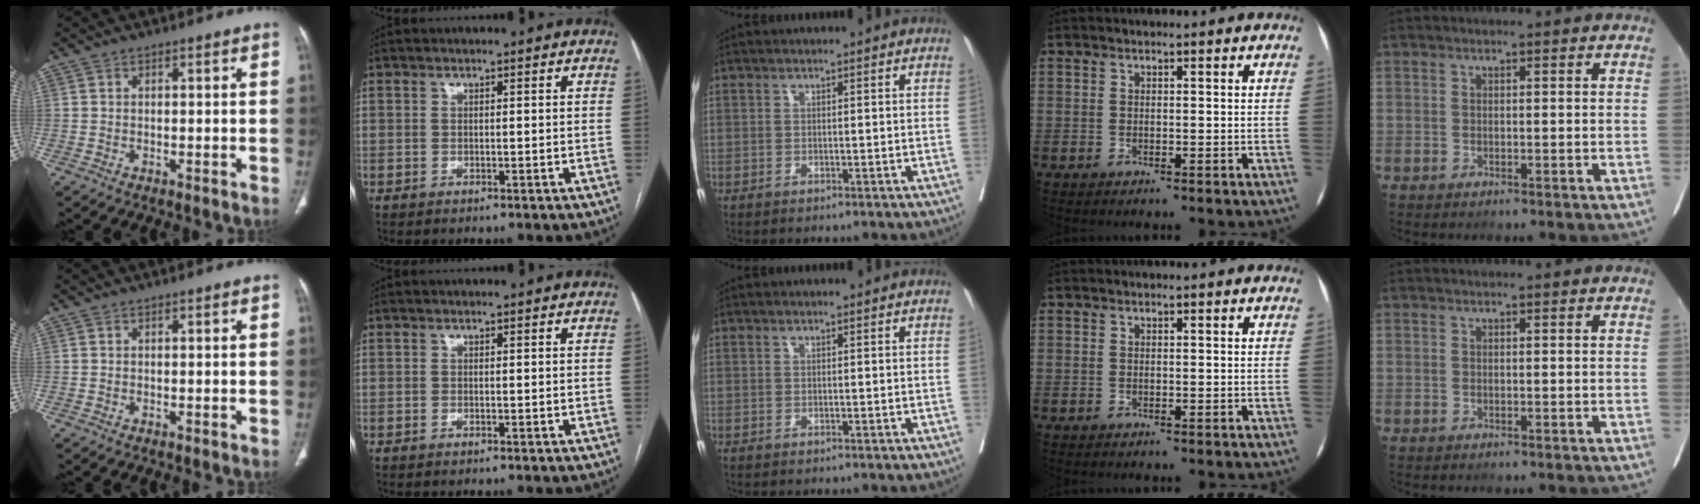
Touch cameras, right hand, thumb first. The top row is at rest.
{}